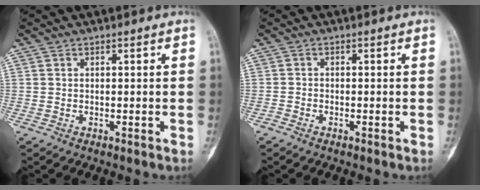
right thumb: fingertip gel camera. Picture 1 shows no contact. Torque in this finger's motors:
{"motor_torque": [-0.11, 0.04, 0.26, -0.27, 0.02]}